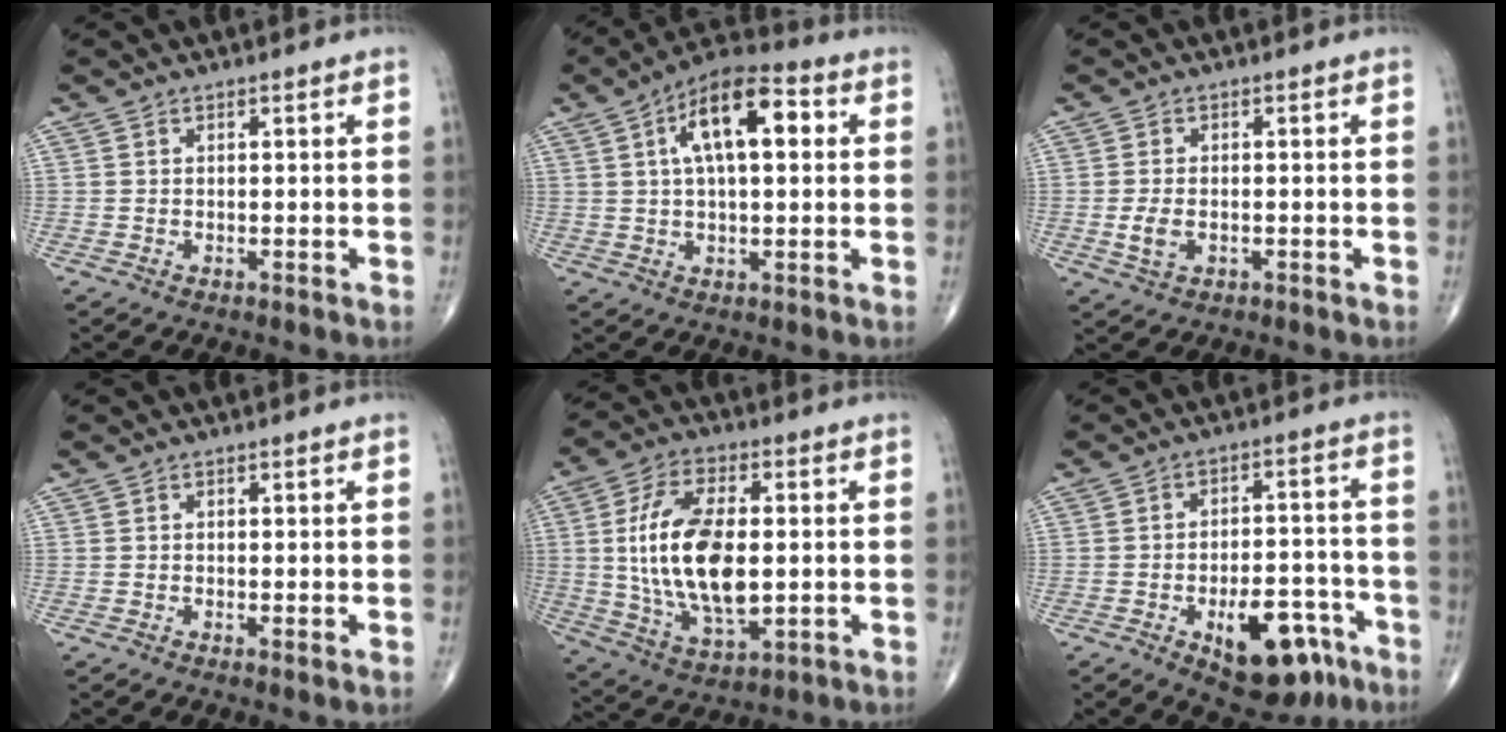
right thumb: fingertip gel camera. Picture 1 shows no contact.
{"total": 13.8, "force": [3.6, 6.1, 11.9], "torque": [-0.189, 0.022, 0.051]}
{"total": 3.4, "force": [-0.8, 2.0, 2.6], "torque": [-0.053, 0.001, -0.012]}
{"total": 0.8, "force": [-0.1, 0.2, 0.8], "torque": [-0.016, -0.004, -0.005]}
{"total": 18.8, "force": [0.6, 9.2, 16.3], "torque": [-0.309, -0.009, 0.017]}
{"total": 14.4, "force": [-7.0, 7.1, 10.5], "torque": [-0.116, 0.042, -0.088]}